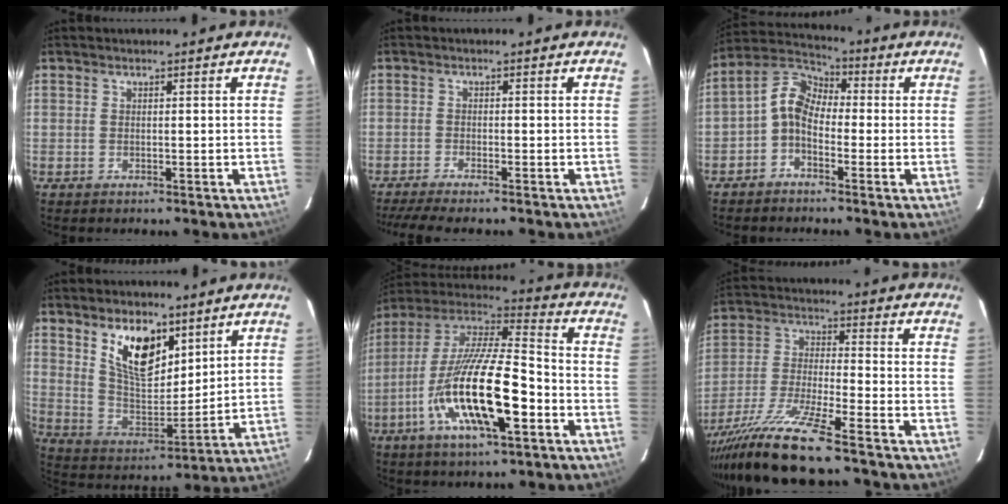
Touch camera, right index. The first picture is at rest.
{"total": 6.0, "force": [-5.1, -0.1, 3.0], "torque": [-0.074, -0.016, -0.089]}
{"total": 6.8, "force": [-2.0, 4.7, 4.6], "torque": [-0.097, 0.025, -0.052]}
{"total": 12.6, "force": [7.2, 6.3, 8.2], "torque": [-0.145, 0.001, 0.143]}
{"total": 21.3, "force": [-7.9, 5.5, 19.0], "torque": [-0.356, -0.029, -0.151]}
{"total": 16.3, "force": [-13.2, -0.1, 9.6], "torque": [-0.202, -0.036, -0.244]}